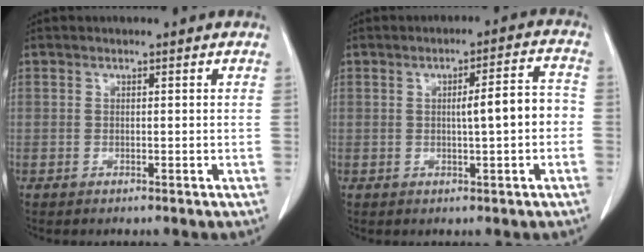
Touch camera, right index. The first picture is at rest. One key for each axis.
{"total": 5.9, "fx": -0.5, "fy": 0.7, "fz": 5.8, "tx": -0.085, "ty": 0.017, "tz": -0.007}